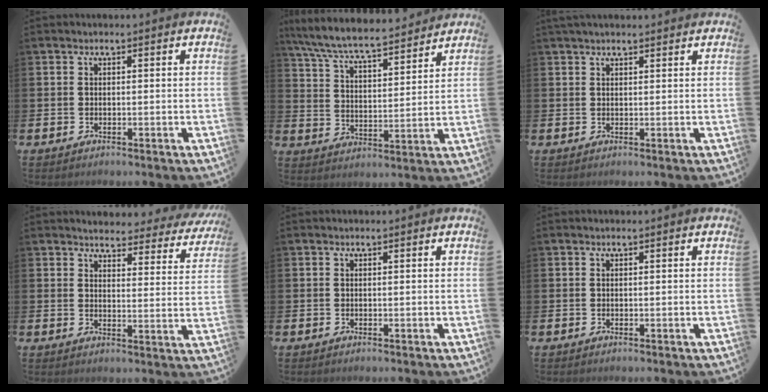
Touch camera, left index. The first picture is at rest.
{"total": 7.6, "force": [7.1, 0.8, 2.6], "torque": [-0.081, -0.048, 0.124]}
{"total": 1.6, "force": [1.5, 0.3, 0.6], "torque": [-0.003, -0.001, 0.025]}
{"total": 3.7, "force": [3.6, 0.7, 0.1], "torque": [-0.015, -0.030, 0.059]}
{"total": 0.0}
{"total": 0.0}